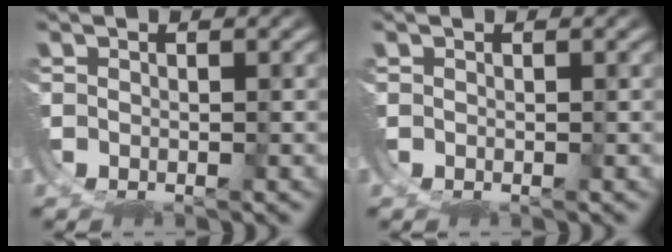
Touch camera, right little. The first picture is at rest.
{"total": 0.0}